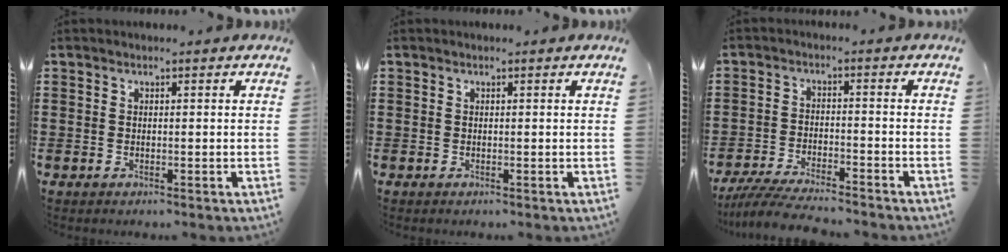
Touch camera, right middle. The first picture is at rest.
{"total": 0.0}
{"total": 5.4, "force": [-5.1, 0.3, 1.7], "torque": [-0.040, -0.007, -0.103]}